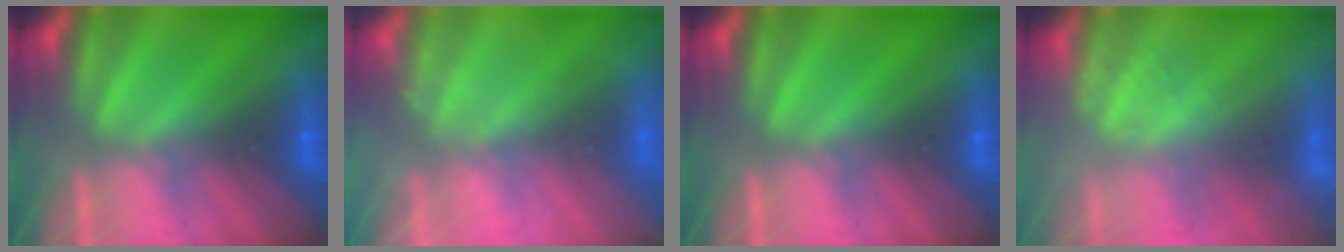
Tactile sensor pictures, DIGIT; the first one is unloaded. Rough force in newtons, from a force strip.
{"total": 2.4}
{"total": 0.0}
{"total": 2.2}